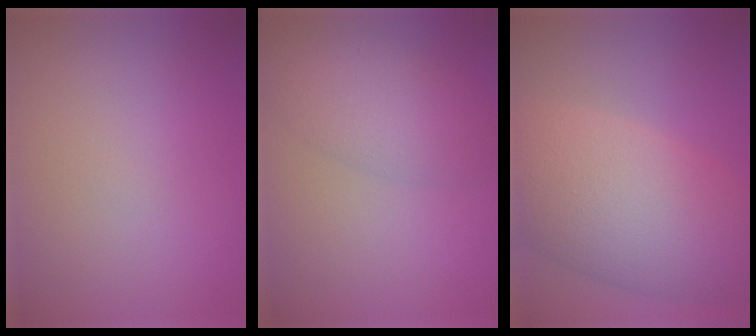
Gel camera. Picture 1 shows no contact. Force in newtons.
{"total": 4.0, "press": 4.0, "slide": 0.3}
{"total": 11.0, "press": 10.9, "slide": 0.4}